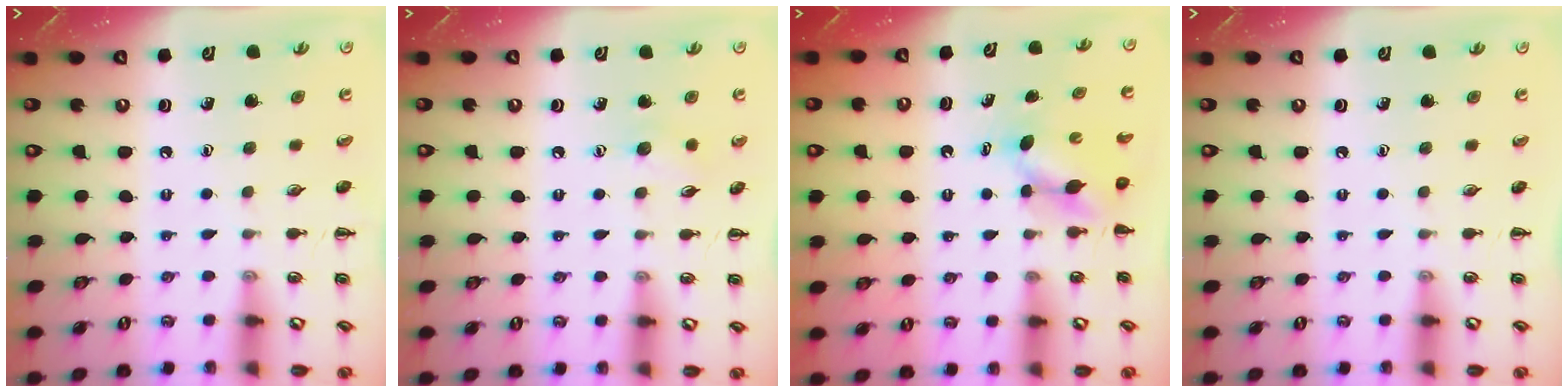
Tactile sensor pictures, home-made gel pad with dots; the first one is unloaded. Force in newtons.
{"total": 5.8, "press": 5.6, "slide": 1.4}
{"total": 4.2, "press": 4.2, "slide": 0.5}
{"total": 0.0}